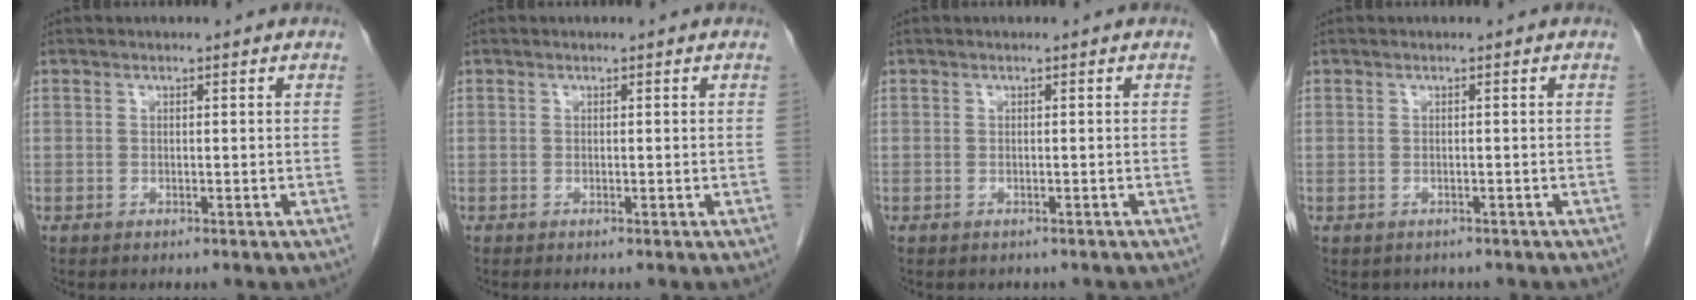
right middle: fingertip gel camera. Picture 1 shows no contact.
{"total": 0.0}
{"total": 1.4, "force": [-1.2, 0.6, 0.3], "torque": [-0.014, -0.001, -0.014]}
{"total": 1.9, "force": [-1.5, 1.1, 0.3], "torque": [-0.010, 0.000, -0.016]}